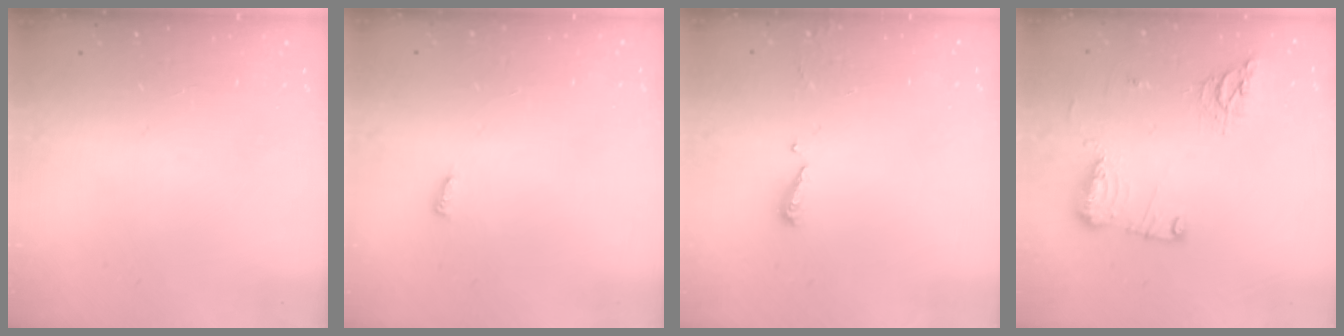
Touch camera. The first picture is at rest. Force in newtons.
{"total": 2.8, "press": 2.8, "slide": 0.4}
{"total": 4.9, "press": 4.8, "slide": 0.4}
{"total": 12.4, "press": 12.2, "slide": 2.3}